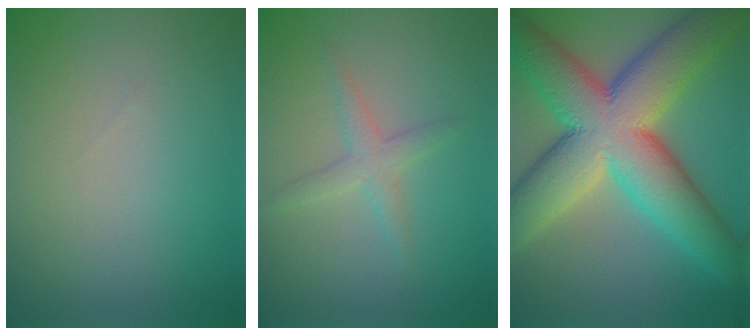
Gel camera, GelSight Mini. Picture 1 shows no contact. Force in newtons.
{"total": 2.1, "press": 2.1, "slide": 0.0}
{"total": 15.4, "press": 15.3, "slide": 0.8}